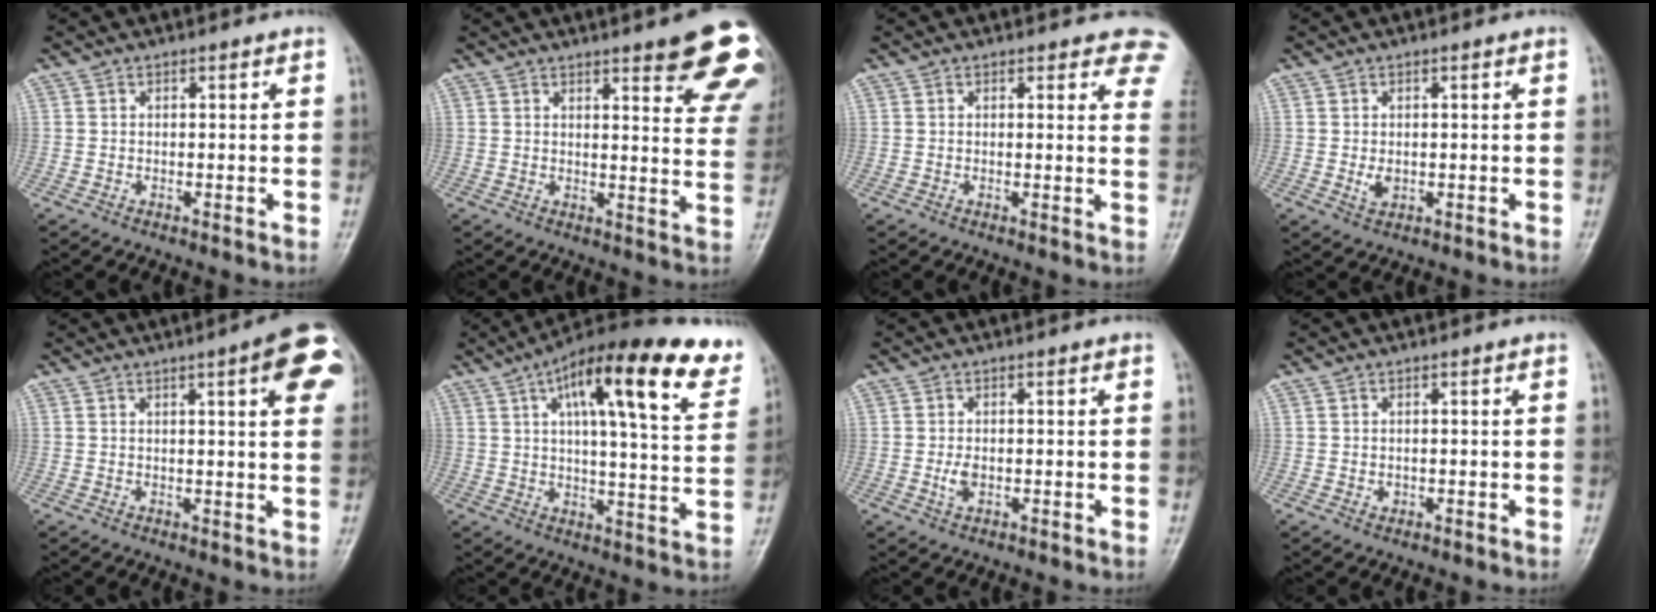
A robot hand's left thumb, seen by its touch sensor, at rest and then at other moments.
{"total": 15.8, "force": [9.7, 3.7, 11.8], "torque": [-0.115, -0.046, 0.104]}
{"total": 6.3, "force": [4.7, 2.5, 3.3], "torque": [-0.002, -0.019, 0.032]}
{"total": 2.1, "force": [-0.2, 1.5, 1.4], "torque": [-0.017, -0.003, 0.000]}
{"total": 10.8, "force": [4.2, 1.9, 9.7], "torque": [-0.101, -0.005, 0.042]}
{"total": 23.9, "force": [12.5, 6.6, 19.2], "torque": [-0.262, -0.014, 0.172]}
{"total": 2.2, "force": [-0.5, 1.4, 1.7], "torque": [-0.031, 0.002, -0.008]}
{"total": 0.8, "force": [-0.2, 0.7, 0.2], "torque": [0.000, 0.003, 0.000]}